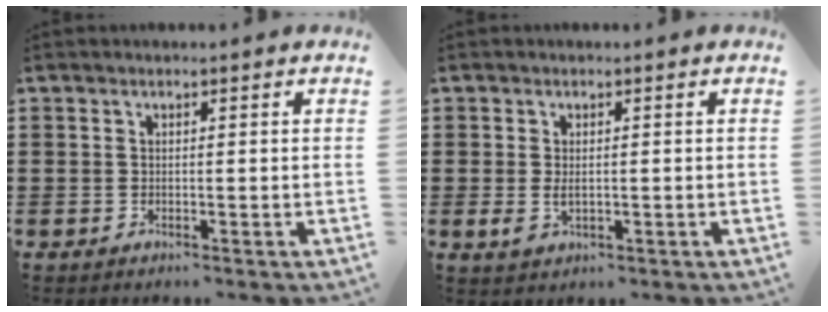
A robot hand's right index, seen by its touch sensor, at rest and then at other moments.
{"total": 2.0, "force": [-0.1, 1.1, 1.7], "torque": [-0.034, 0.003, -0.001]}